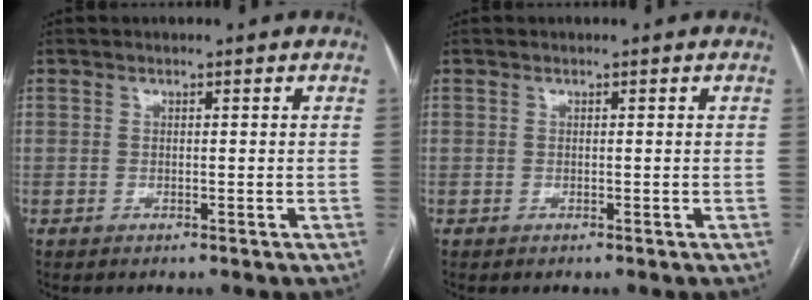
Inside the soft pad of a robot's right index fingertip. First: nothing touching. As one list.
[{"total": 0.0}]